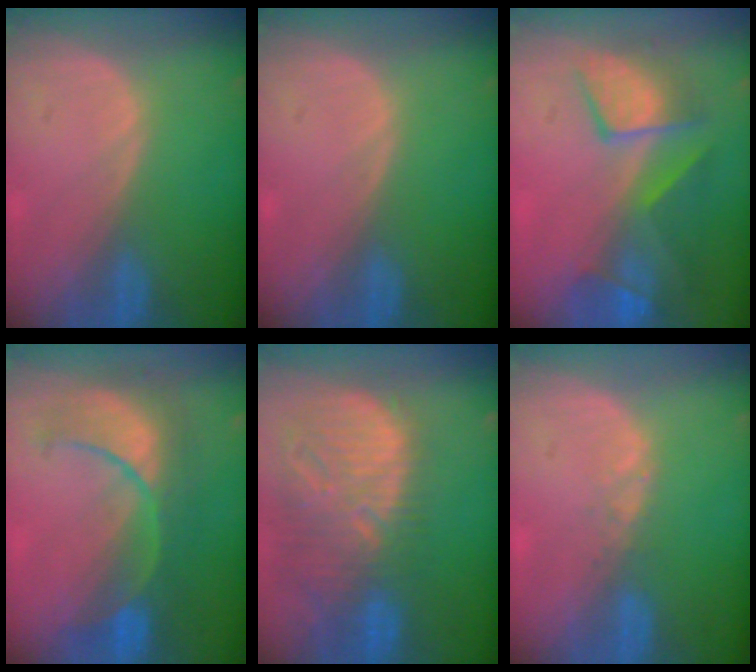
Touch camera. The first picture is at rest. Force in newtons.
{"total": 0.0}
{"total": 9.5, "press": 8.4, "slide": 4.5}
{"total": 8.9, "press": 8.9, "slide": 0.6}
{"total": 13.4, "press": 11.5, "slide": 7.0}
{"total": 1.0, "press": 1.0, "slide": 0.2}